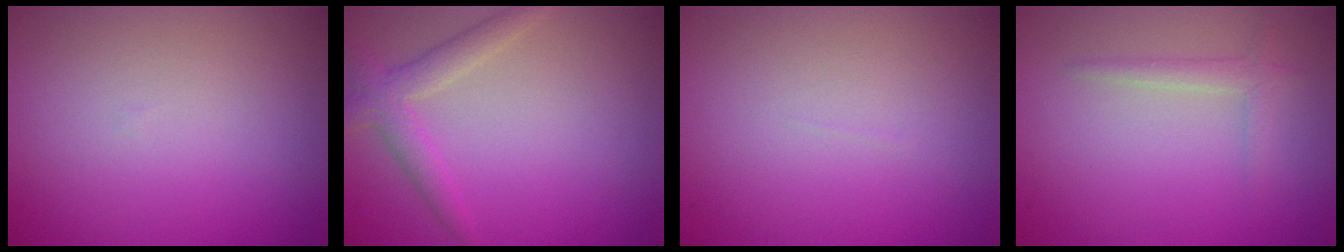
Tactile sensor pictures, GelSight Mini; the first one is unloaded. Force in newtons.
{"total": 2.6, "press": 2.6, "slide": 0.2}
{"total": 0.0}
{"total": 1.4, "press": 1.4, "slide": 0.1}